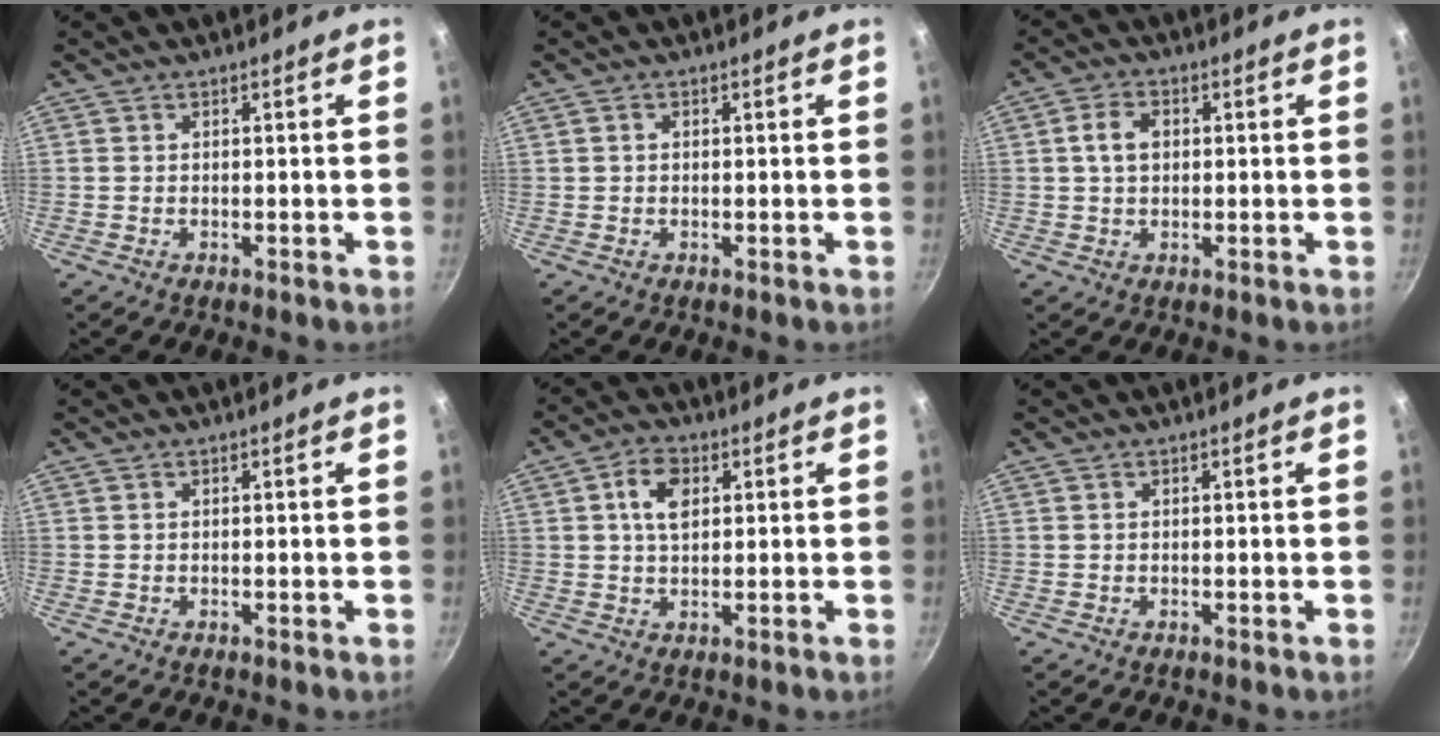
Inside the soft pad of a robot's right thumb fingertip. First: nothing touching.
{"total": 0.5, "force": [0.0, 0.4, 0.3], "torque": [-0.006, 0.004, 0.001]}
{"total": 4.7, "force": [0.6, 3.3, 3.3], "torque": [-0.049, 0.009, 0.008]}
{"total": 0.0}
{"total": 5.7, "force": [1.5, 3.5, 4.2], "torque": [-0.060, 0.002, 0.023]}
{"total": 0.0}